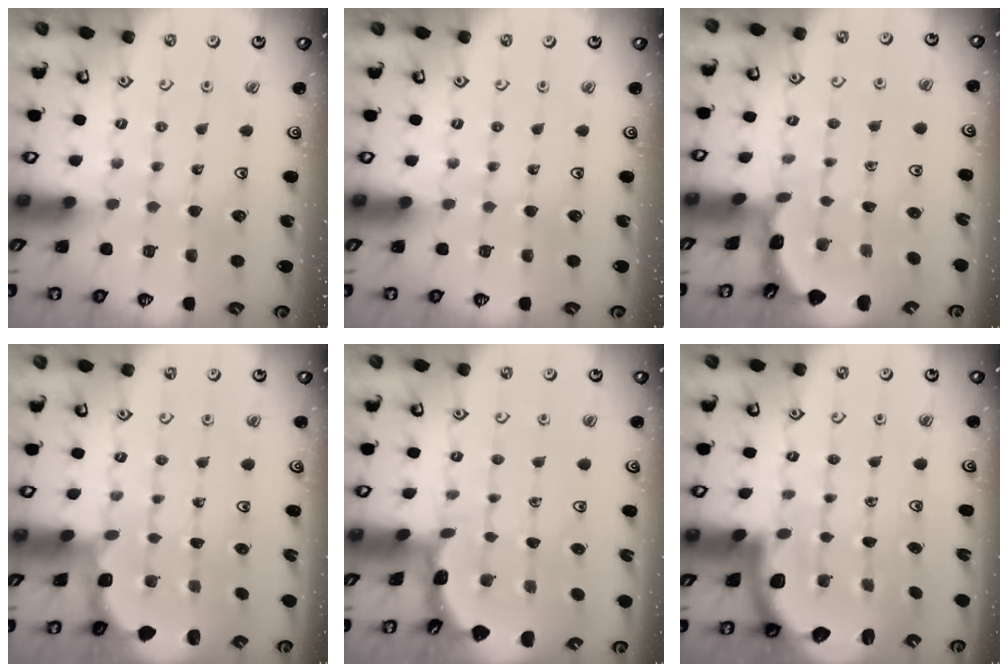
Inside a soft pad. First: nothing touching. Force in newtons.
{"total": 0.0}
{"total": 1.8, "press": 1.8, "slide": 0.1}
{"total": 1.8, "press": 1.6, "slide": 0.7}
{"total": 1.7, "press": 1.7, "slide": 0.1}
{"total": 2.9, "press": 2.9, "slide": 0.5}